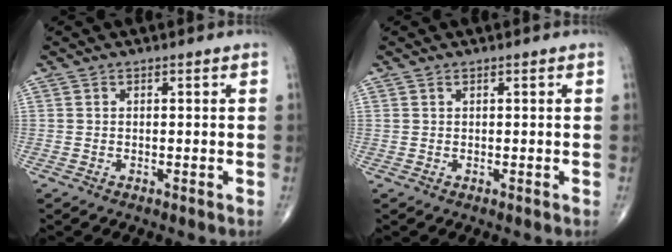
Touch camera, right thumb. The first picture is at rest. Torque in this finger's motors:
{"motor_torque": [-0.20, -0.38, -0.06, -0.03, -0.02]}